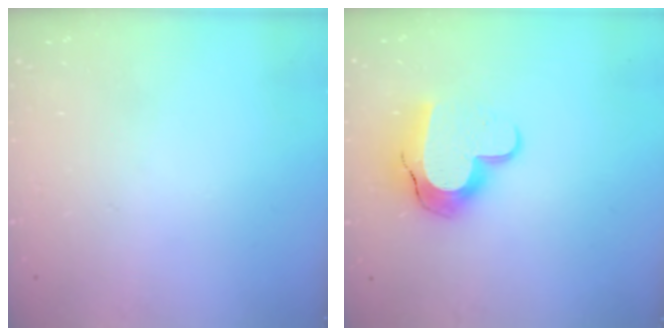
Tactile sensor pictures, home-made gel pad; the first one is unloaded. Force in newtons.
{"total": 12.9, "press": 12.9, "slide": 0.9}